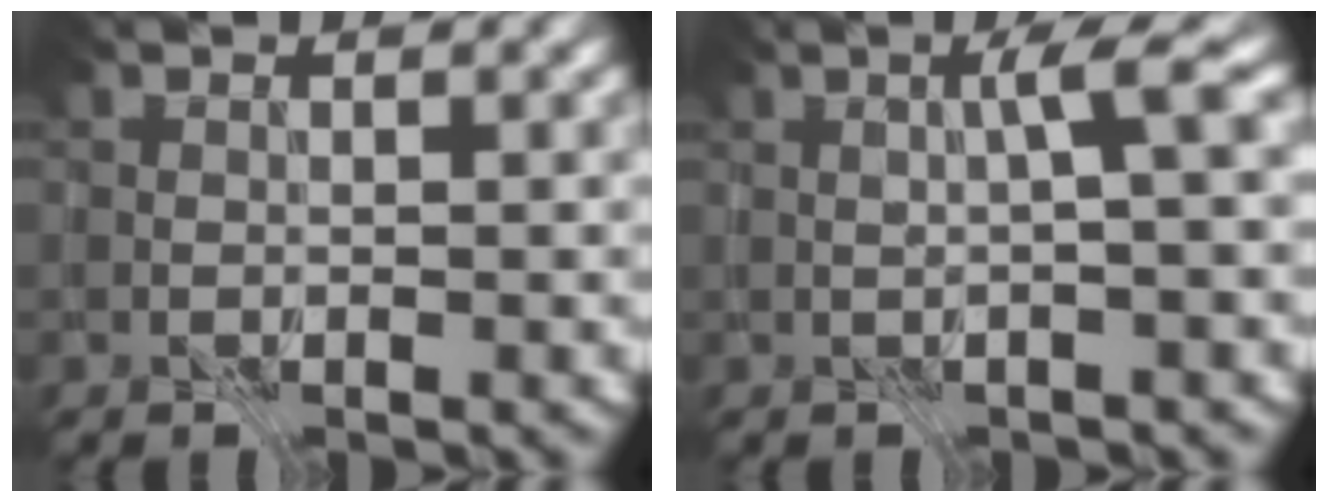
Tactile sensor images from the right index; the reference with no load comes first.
{"total": 2.3, "force": [0.3, -0.4, 2.3], "torque": [-0.037, 0.013, 0.003]}